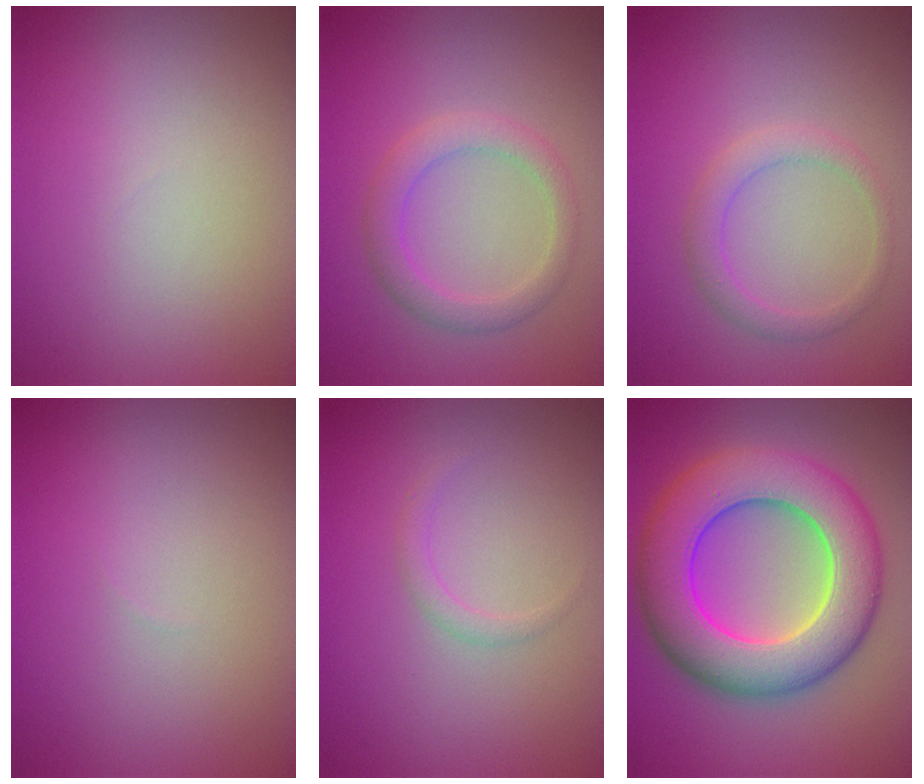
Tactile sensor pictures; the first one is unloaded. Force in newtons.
{"total": 2.9, "press": 2.9, "slide": 0.4}
{"total": 2.1, "press": 2.1, "slide": 0.1}
{"total": 0.0}
{"total": 1.0, "press": 1.0, "slide": 0.1}
{"total": 11.8, "press": 11.8, "slide": 0.3}